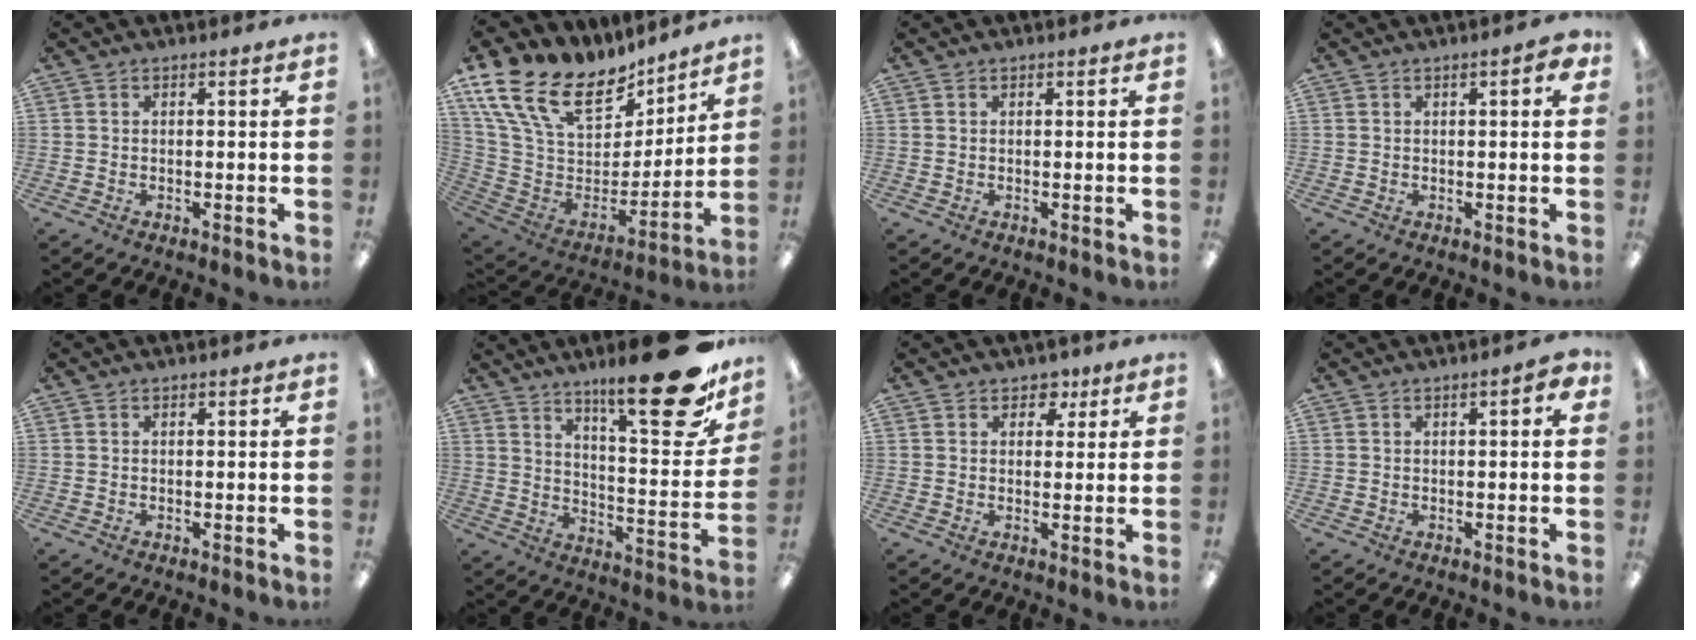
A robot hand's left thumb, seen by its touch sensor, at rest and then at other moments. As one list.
[{"total": 19.9, "force": [13.1, 10.9, 10.2], "torque": [-0.213, -0.088, 0.245]}, {"total": 0.0}, {"total": 3.3, "force": [1.2, 0.9, 2.9], "torque": [-0.041, -0.001, 0.017]}, {"total": 0.0}, {"total": 22.7, "force": [15.3, 5.9, 15.6], "torque": [-0.223, -0.106, 0.242]}, {"total": 4.2, "force": [2.6, 3.0, 1.3], "torque": [-0.009, -0.005, 0.044]}, {"total": 3.3, "force": [1.1, 1.1, 3.0], "torque": [-0.042, 0.001, 0.015]}]